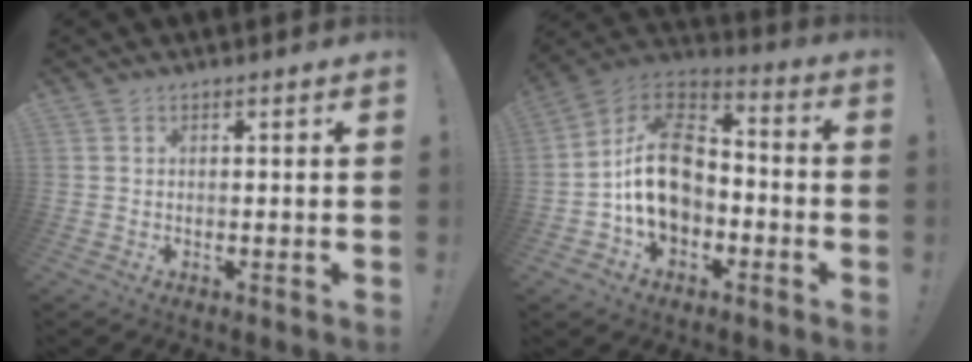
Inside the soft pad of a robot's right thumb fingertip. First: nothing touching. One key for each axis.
{"total": 18.3, "fx": -1.6, "fy": 13.8, "fz": 12.0, "tx": -0.196, "ty": 0.027, "tz": -0.021}